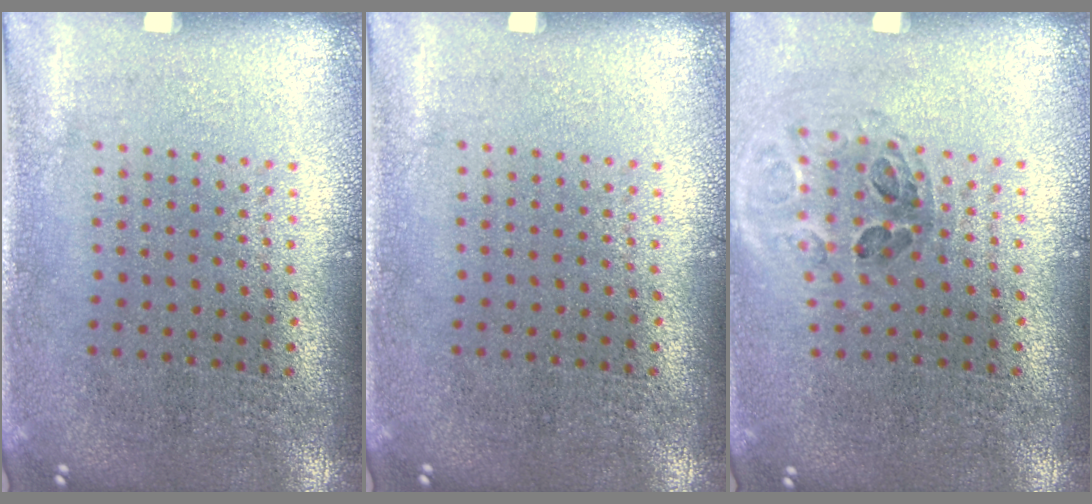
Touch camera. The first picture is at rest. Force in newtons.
{"total": 0.0}
{"total": 0.9, "press": 0.9, "slide": 0.1}